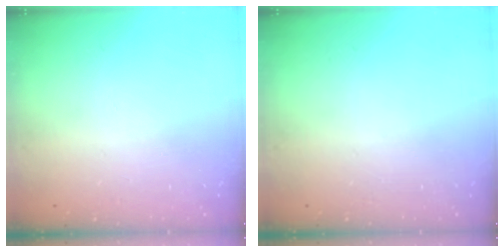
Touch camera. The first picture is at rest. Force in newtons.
{"total": 0.0}